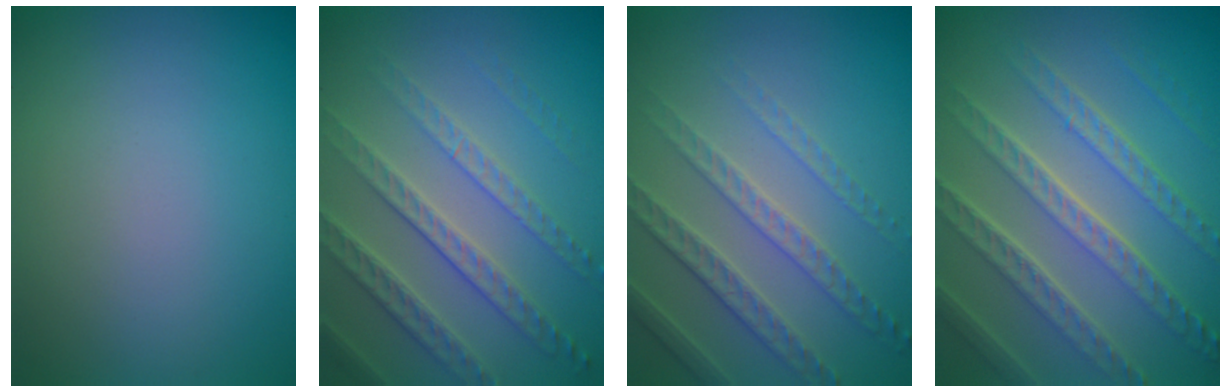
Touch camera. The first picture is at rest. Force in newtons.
{"total": 4.6, "press": 3.9, "slide": 2.5}
{"total": 4.6, "press": 3.4, "slide": 3.2}
{"total": 7.2, "press": 5.2, "slide": 5.1}